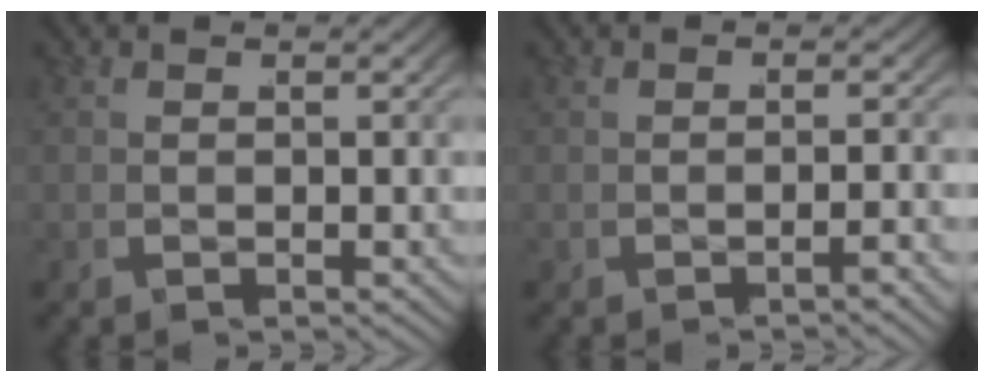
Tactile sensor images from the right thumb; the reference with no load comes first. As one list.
[{"total": 1.3, "force": [-1.0, -0.3, 0.8], "torque": [-0.015, 0.011, -0.022]}]